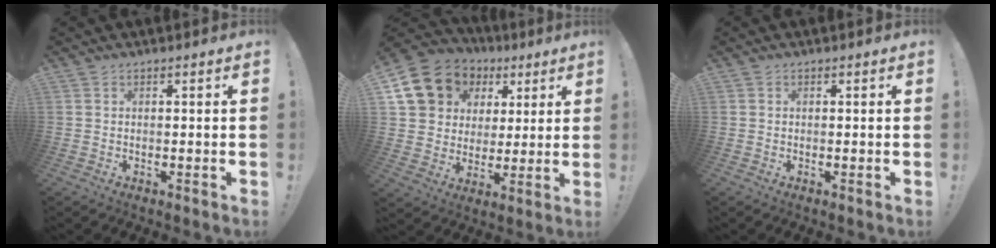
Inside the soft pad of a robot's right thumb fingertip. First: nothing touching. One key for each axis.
{"total": 15.0, "fx": 6.8, "fy": 12.3, "fz": 5.4, "tx": -0.083, "ty": -0.030, "tz": 0.151}
{"total": 0.0}